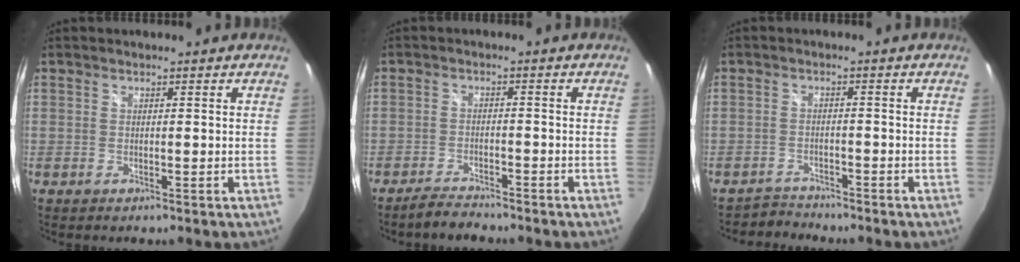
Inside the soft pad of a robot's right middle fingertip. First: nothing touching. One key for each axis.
{"total": 3.8, "fx": -3.5, "fy": 0.7, "fz": 1.1, "tx": -0.040, "ty": -0.003, "tz": -0.064}
{"total": 3.0, "fx": -2.9, "fy": 0.6, "fz": -0.5, "tx": -0.001, "ty": 0.004, "tz": -0.056}